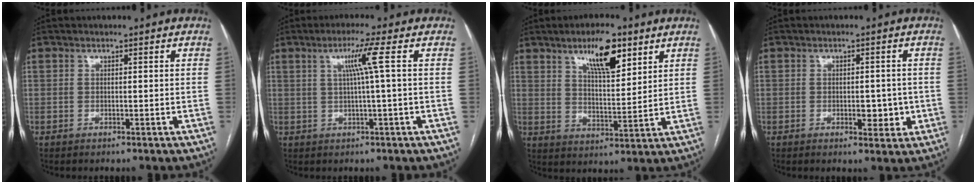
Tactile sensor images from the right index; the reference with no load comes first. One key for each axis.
{"total": 4.8, "fx": 1.2, "fy": -1.3, "fz": 4.5, "tx": -0.087, "ty": 0.005, "tz": 0.024}
{"total": 9.9, "fx": 5.9, "fy": 2.8, "fz": 7.5, "tx": -0.129, "ty": 0.001, "tz": 0.102}
{"total": 3.9, "fx": -0.8, "fy": 2.0, "fz": 3.3, "tx": -0.038, "ty": 0.002, "tz": -0.006}